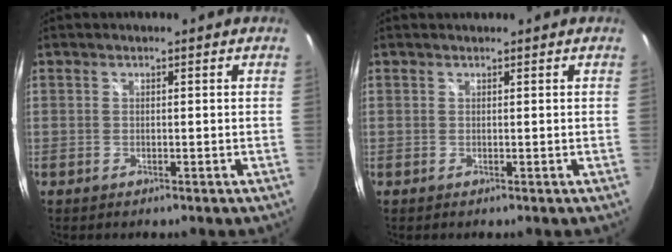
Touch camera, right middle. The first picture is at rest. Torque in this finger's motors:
{"motor_torque": [-0.19, -0.76, -0.03, -0.01]}